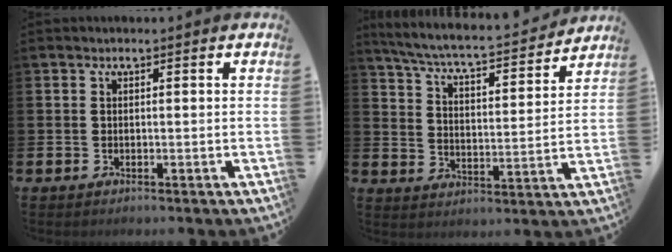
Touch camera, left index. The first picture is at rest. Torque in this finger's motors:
{"motor_torque": [0.44, -0.61, 0.44, 0.08]}